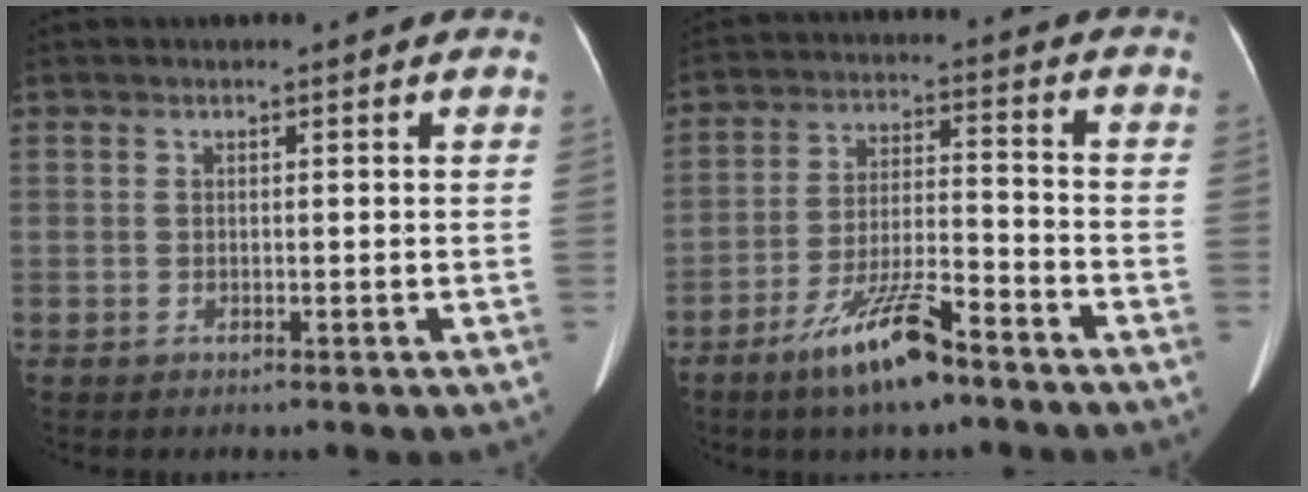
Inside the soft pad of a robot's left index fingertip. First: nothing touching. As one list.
[{"total": 10.9, "force": [-7.7, 1.7, 7.5], "torque": [-0.148, -0.015, -0.136]}]